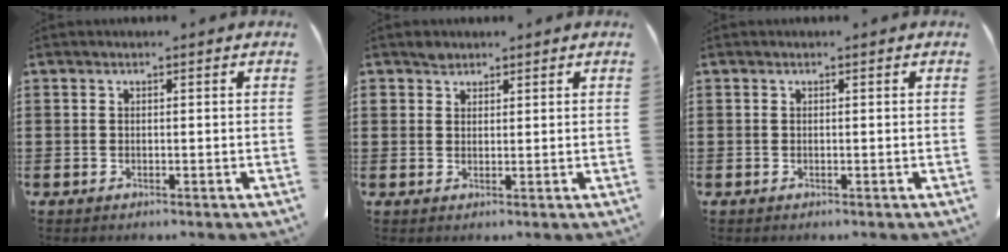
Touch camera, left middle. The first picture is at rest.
{"total": 1.6, "force": [1.4, 0.8, 0.0], "torque": [-0.003, 0.002, 0.027]}
{"total": 0.0}